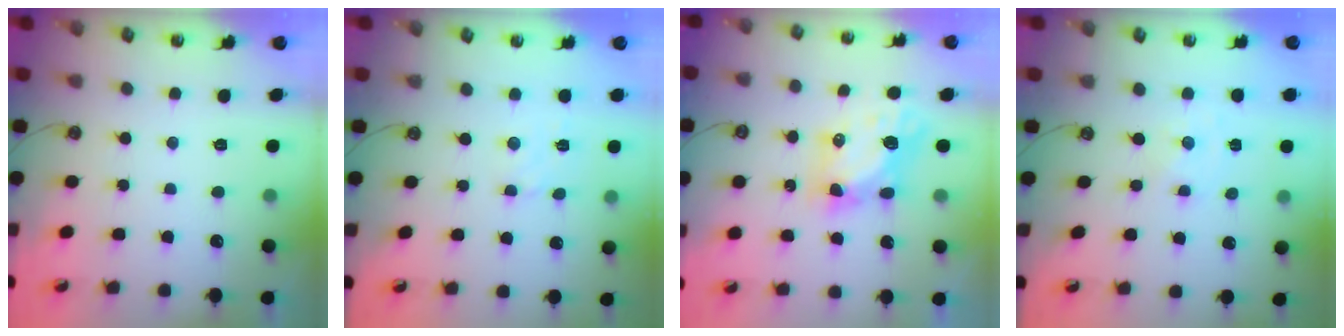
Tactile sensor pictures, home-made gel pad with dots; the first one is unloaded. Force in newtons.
{"total": 2.6, "press": 2.6, "slide": 0.6}
{"total": 7.5, "press": 7.5, "slide": 0.7}
{"total": 0.0}